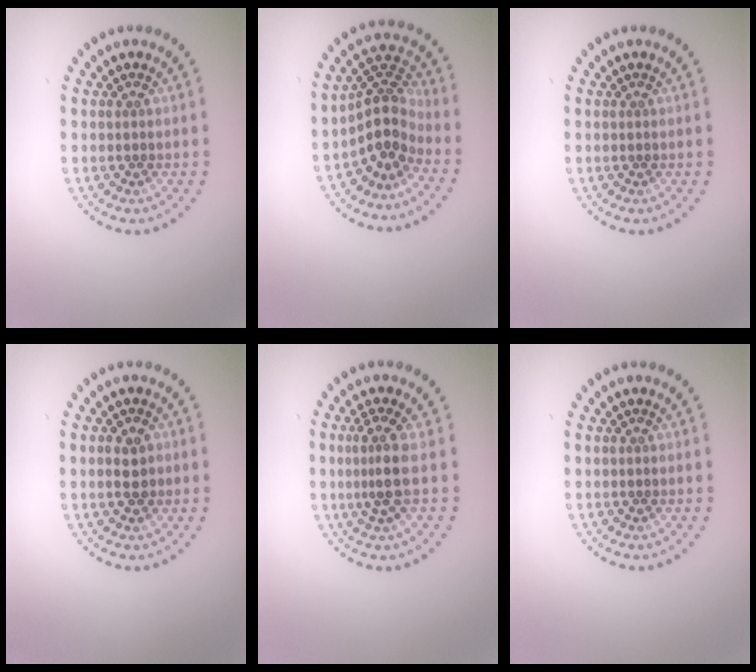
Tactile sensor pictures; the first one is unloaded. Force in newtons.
{"total": 3.9, "press": 2.9, "slide": 2.6}
{"total": 0.0}
{"total": 1.9, "press": 1.9, "slide": 0.2}
{"total": 2.6, "press": 1.9, "slide": 1.8}
{"total": 0.0}